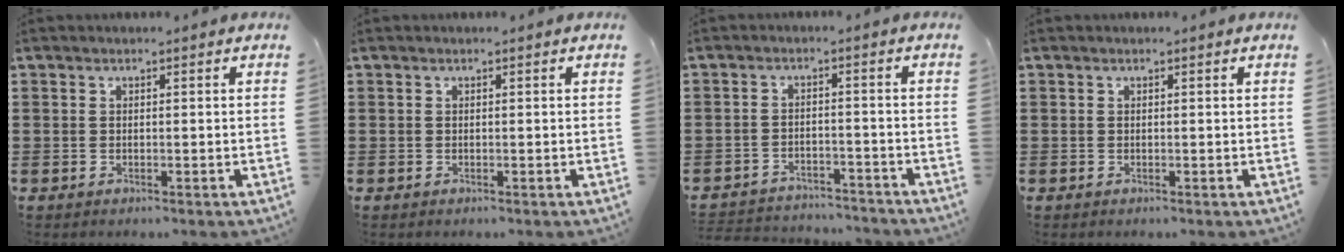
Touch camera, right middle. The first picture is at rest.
{"total": 0.0}
{"total": 3.2, "force": [-3.2, 0.5, -0.1], "torque": [-0.006, 0.002, -0.070]}
{"total": 0.0}